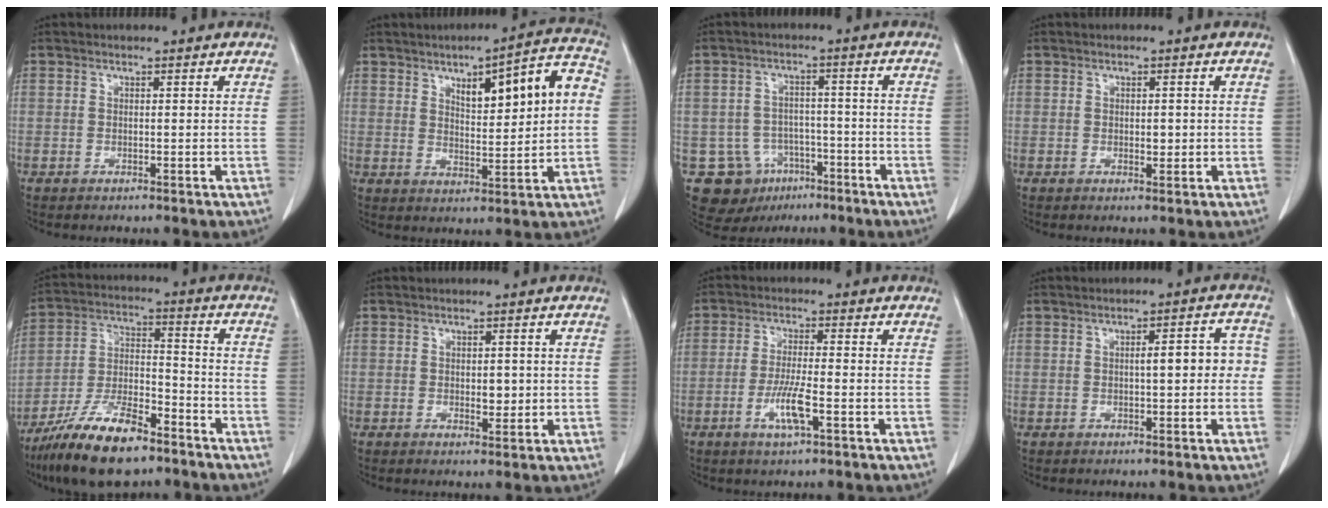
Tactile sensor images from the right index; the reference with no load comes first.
{"total": 11.6, "force": [2.7, 2.6, 11.0], "torque": [-0.154, 0.029, 0.043]}
{"total": 10.5, "force": [-5.0, 9.0, 2.2], "torque": [-0.045, 0.026, -0.061]}
{"total": 1.5, "force": [-0.1, 0.8, 1.3], "torque": [-0.021, -0.001, 0.001]}
{"total": 15.5, "force": [-11.0, 4.3, 10.0], "torque": [-0.202, -0.008, -0.199]}
{"total": 2.4, "force": [-0.2, 1.2, 2.0], "torque": [-0.029, -0.001, 0.002]}
{"total": 5.9, "force": [-2.4, 0.5, 5.4], "torque": [-0.106, -0.008, -0.044]}
{"total": 5.1, "force": [-0.1, 1.5, 4.9], "torque": [-0.066, 0.029, -0.001]}